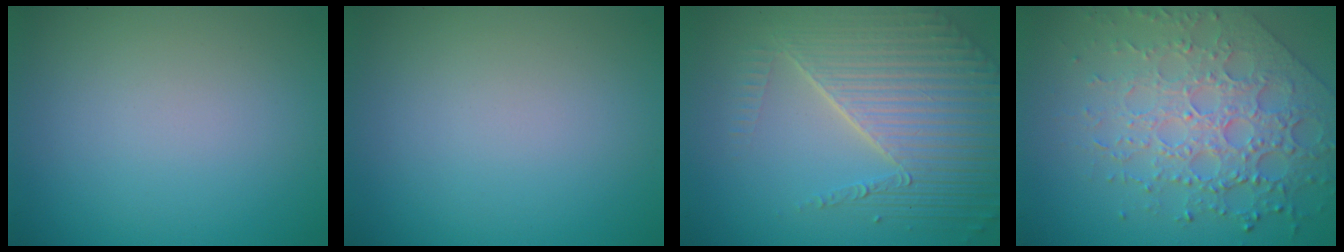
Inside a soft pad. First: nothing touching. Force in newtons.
{"total": 0.0}
{"total": 8.0, "press": 5.5, "slide": 5.9}
{"total": 7.6, "press": 5.5, "slide": 5.2}